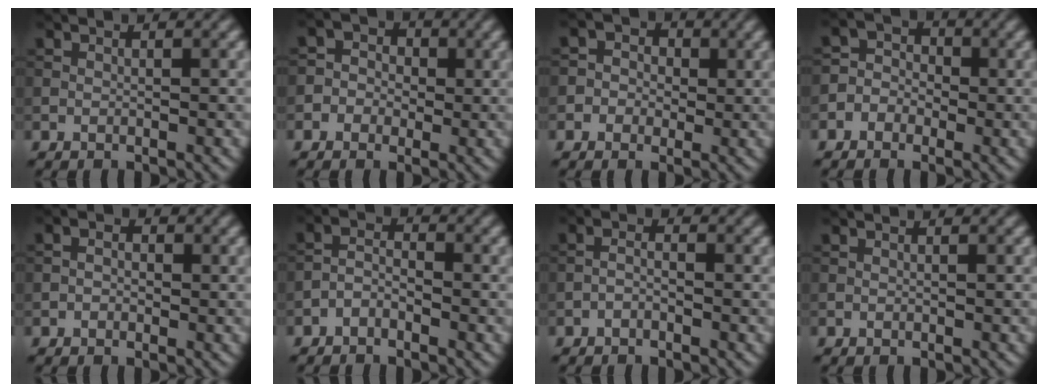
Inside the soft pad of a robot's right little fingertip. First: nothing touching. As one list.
[{"total": 3.2, "force": [-0.3, 3.0, 0.9], "torque": [0.007, 0.011, -0.032]}, {"total": 3.2, "force": [0.1, 3.0, 1.0], "torque": [0.006, 0.007, -0.022]}, {"total": 3.2, "force": [-1.2, 2.8, 0.8], "torque": [0.005, 0.015, -0.042]}, {"total": 1.3, "force": [-0.2, 1.0, 0.8], "torque": [-0.010, 0.000, -0.014]}, {"total": 1.8, "force": [-1.3, 0.8, 0.9], "torque": [-0.017, 0.007, -0.031]}, {"total": 1.1, "force": [-0.8, 0.3, 0.7], "torque": [-0.016, 0.003, -0.020]}, {"total": 0.0}]